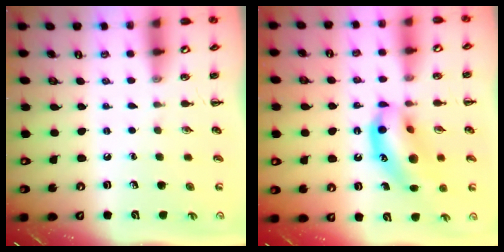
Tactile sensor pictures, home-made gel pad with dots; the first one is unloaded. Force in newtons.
{"total": 14.1, "press": 13.7, "slide": 3.2}